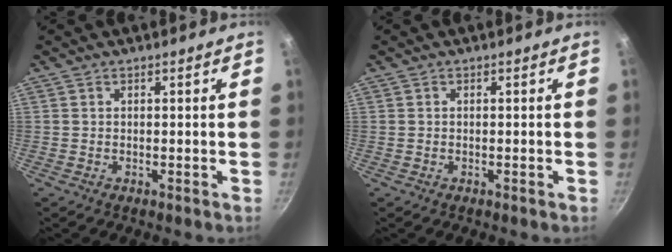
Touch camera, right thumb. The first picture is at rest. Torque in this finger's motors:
{"motor_torque": [-0.08, -0.28, -0.03, 0.47, -0.02]}